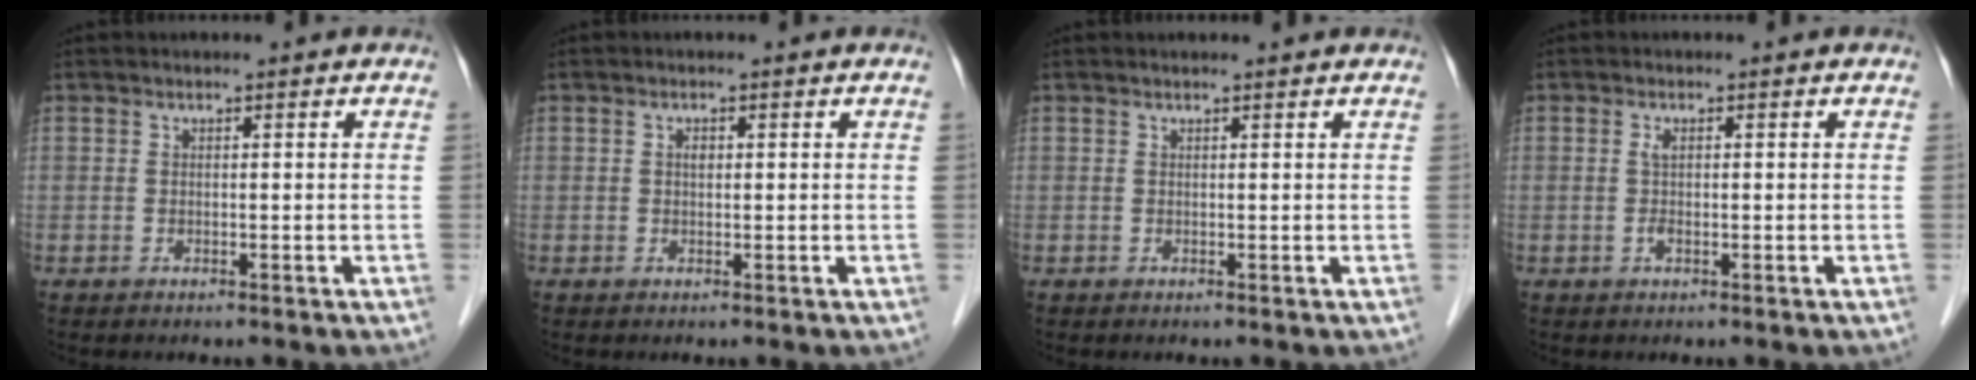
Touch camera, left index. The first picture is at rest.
{"total": 1.0, "force": [0.2, 0.6, 0.8], "torque": [-0.016, 0.002, 0.004]}
{"total": 1.3, "force": [1.2, 0.2, 0.4], "torque": [-0.012, 0.008, 0.013]}
{"total": 1.5, "force": [-0.1, 0.5, 1.4], "torque": [-0.035, 0.000, 0.000]}